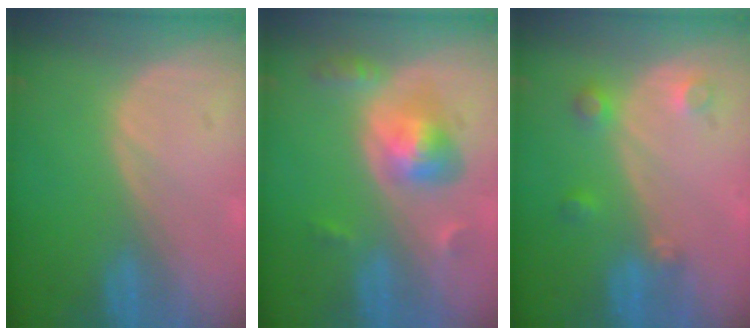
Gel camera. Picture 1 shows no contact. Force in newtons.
{"total": 5.9, "press": 5.5, "slide": 2.1}
{"total": 3.5, "press": 3.1, "slide": 1.7}